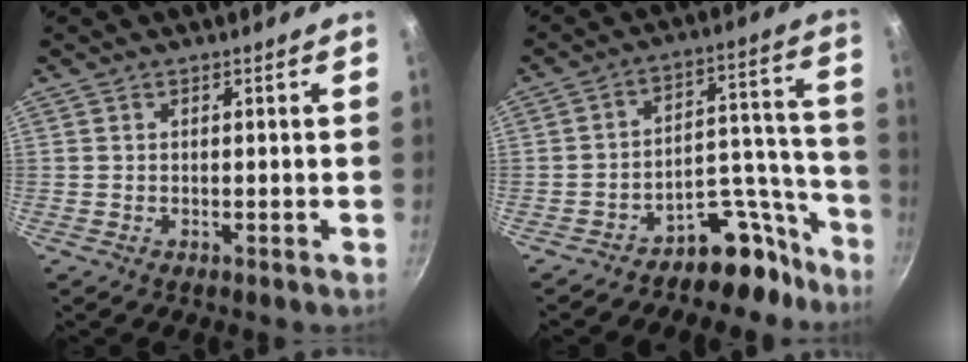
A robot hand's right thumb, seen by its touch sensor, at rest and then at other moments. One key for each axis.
{"total": 10.7, "fx": -8.6, "fy": 4.7, "fz": 4.3, "tx": -0.015, "ty": 0.131, "tz": -0.135}